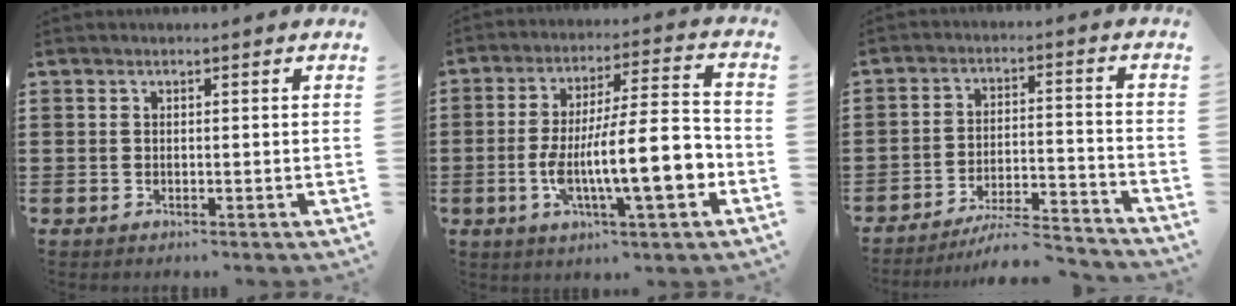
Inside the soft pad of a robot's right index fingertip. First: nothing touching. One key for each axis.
{"total": 14.2, "fx": -4.1, "fy": 3.5, "fz": 13.1, "tx": -0.221, "ty": -0.003, "tz": -0.077}
{"total": 6.5, "fx": -6.1, "fy": 0.7, "fz": 2.3, "tx": -0.040, "ty": 0.003, "tz": -0.116}